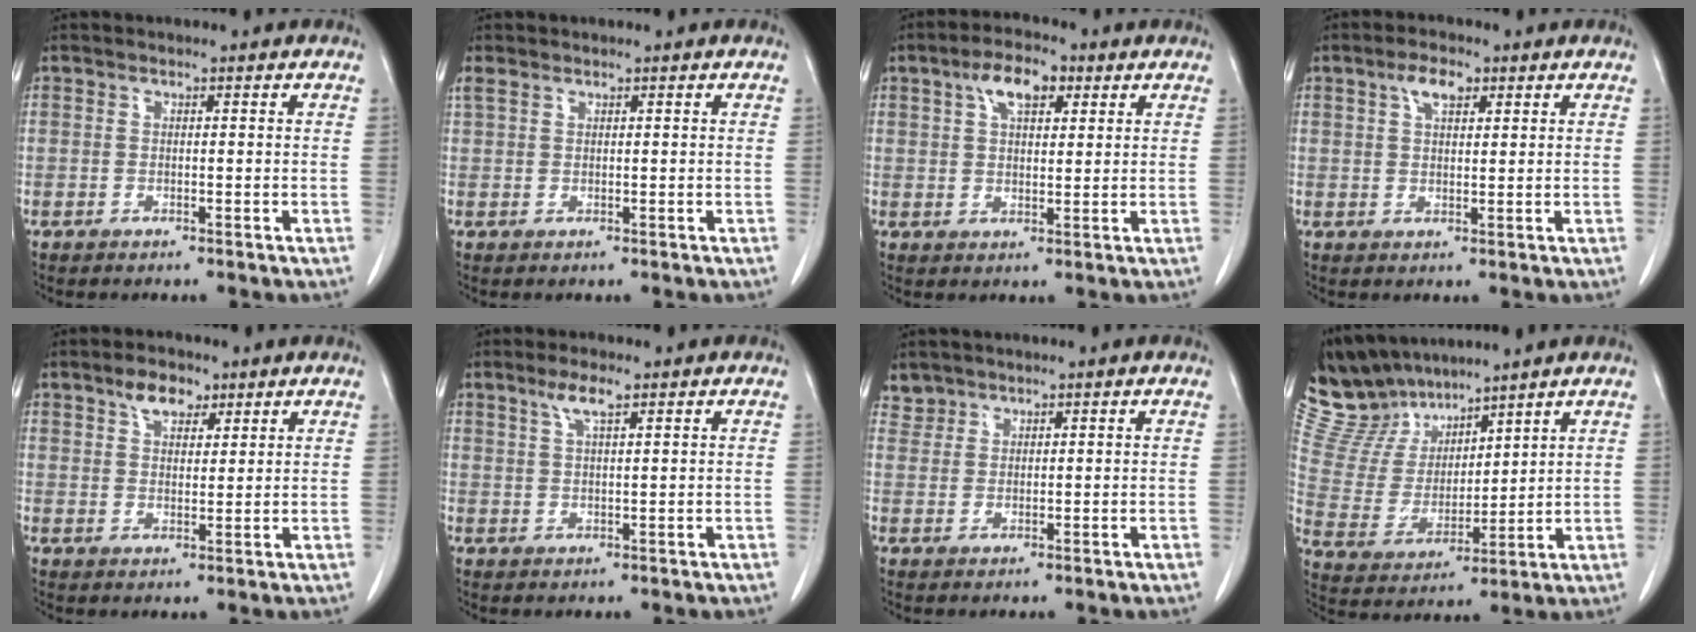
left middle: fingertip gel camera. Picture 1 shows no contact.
{"total": 1.3, "force": [1.0, 0.5, 0.5], "torque": [-0.019, 0.016, 0.027]}
{"total": 6.4, "force": [3.1, 2.7, 4.9], "torque": [-0.089, 0.017, 0.052]}
{"total": 3.9, "force": [2.0, 1.6, 2.8], "torque": [-0.056, 0.009, 0.038]}
{"total": 4.6, "force": [3.0, 2.3, 2.6], "torque": [-0.047, 0.010, 0.053]}
{"total": 3.4, "force": [2.1, 0.4, 2.6], "torque": [-0.054, 0.003, 0.042]}
{"total": 2.1, "force": [1.9, 1.0, -0.5], "torque": [0.013, 0.008, 0.035]}
{"total": 11.8, "force": [10.9, 3.7, 2.2], "torque": [-0.070, 0.015, 0.232]}